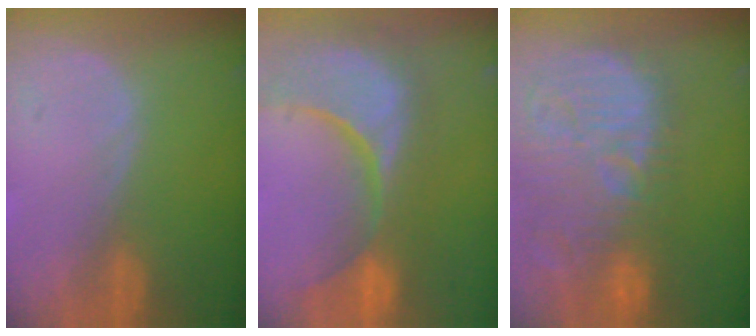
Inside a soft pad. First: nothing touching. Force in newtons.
{"total": 14.9, "press": 12.0, "slide": 8.9}
{"total": 15.4, "press": 13.4, "slide": 7.6}